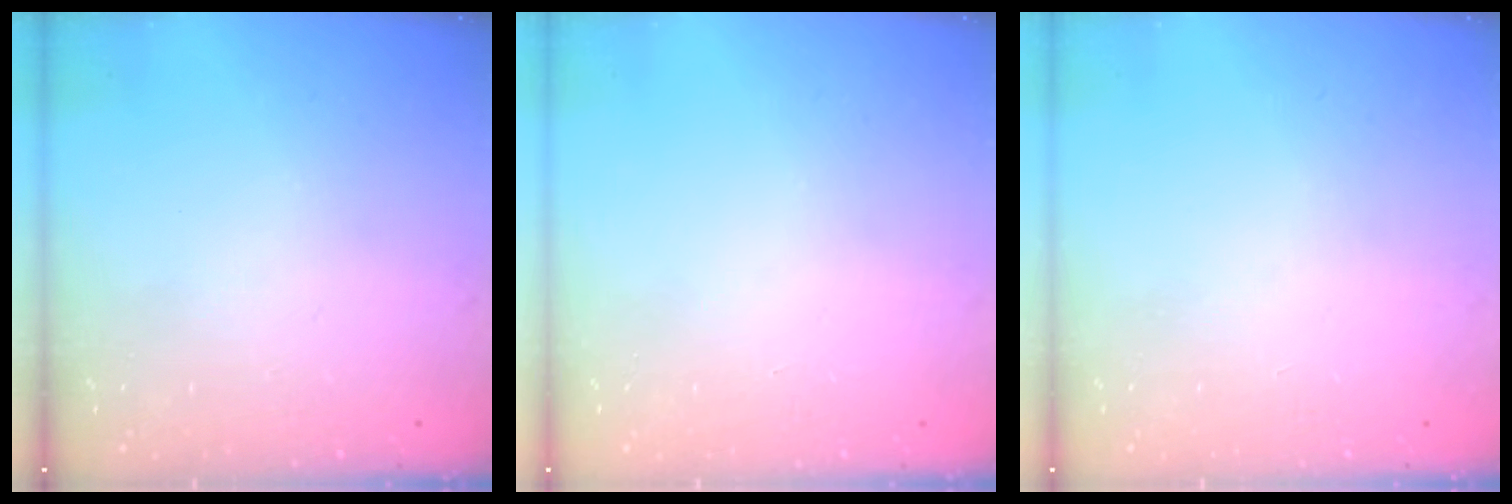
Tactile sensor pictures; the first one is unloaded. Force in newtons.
{"total": 0.0}
{"total": 0.0}